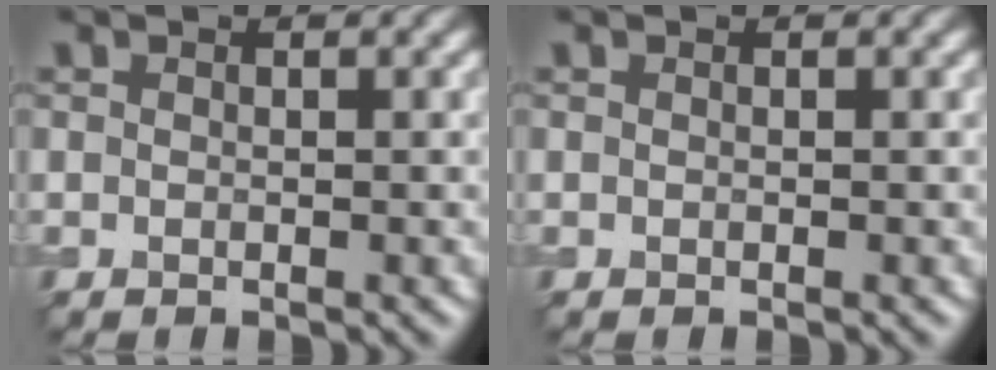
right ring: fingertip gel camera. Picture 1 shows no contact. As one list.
[{"total": 0.0}]